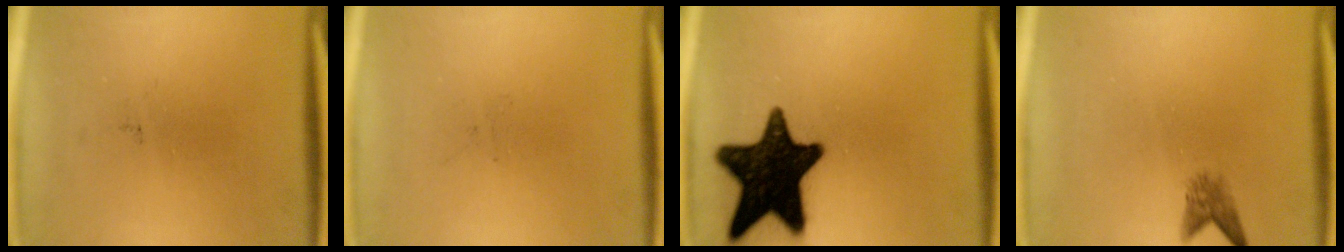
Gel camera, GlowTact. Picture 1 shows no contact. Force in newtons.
{"total": 0.0}
{"total": 18.4}
{"total": 2.0}